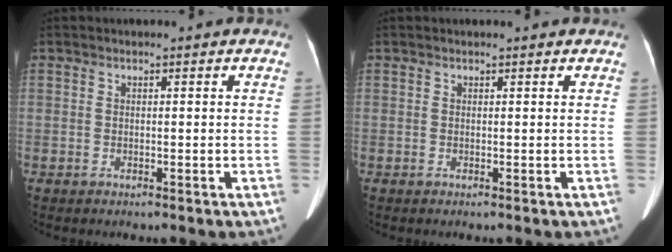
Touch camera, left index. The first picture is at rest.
{"total": 0.8, "force": [0.7, 0.1, 0.1], "torque": [-0.012, 0.008, 0.008]}